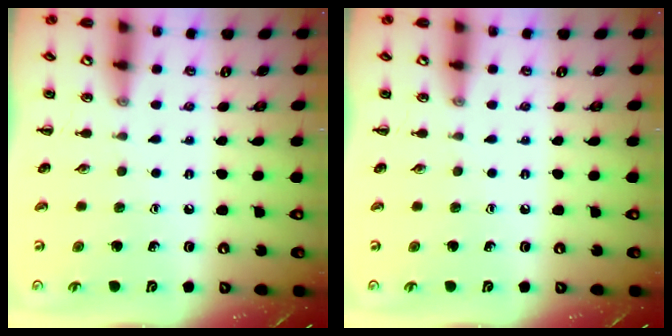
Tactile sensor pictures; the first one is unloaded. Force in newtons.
{"total": 0.0}